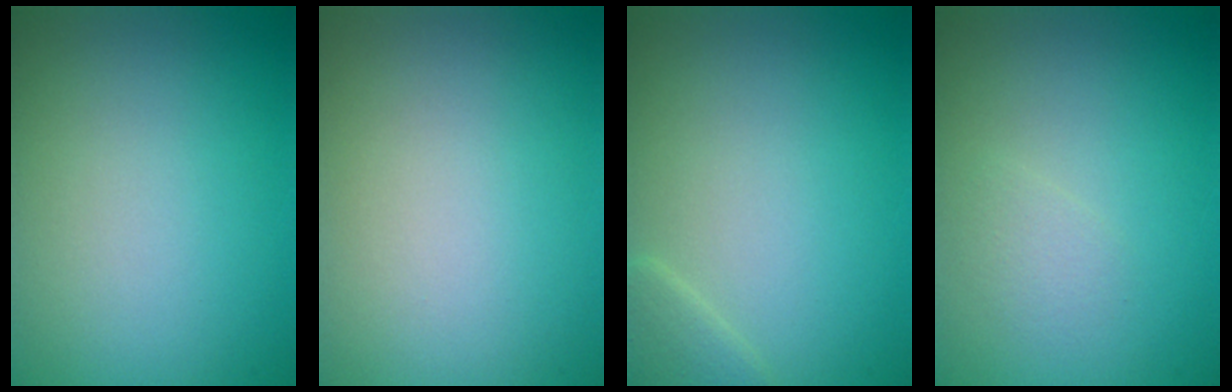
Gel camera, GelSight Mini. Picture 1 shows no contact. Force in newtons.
{"total": 0.0}
{"total": 1.5, "press": 1.5, "slide": 0.1}
{"total": 0.9, "press": 0.9, "slide": 0.0}